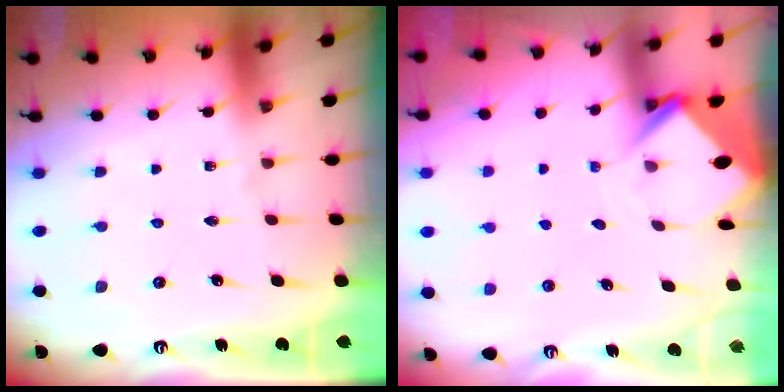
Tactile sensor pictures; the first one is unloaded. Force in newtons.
{"total": 3.6, "press": 3.6, "slide": 0.2}